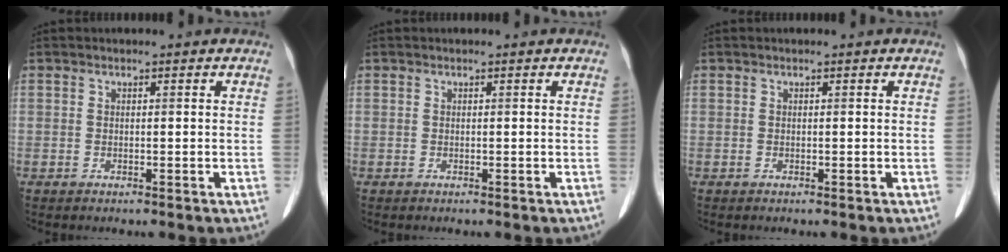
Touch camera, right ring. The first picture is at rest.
{"total": 0.0}
{"total": 0.0}